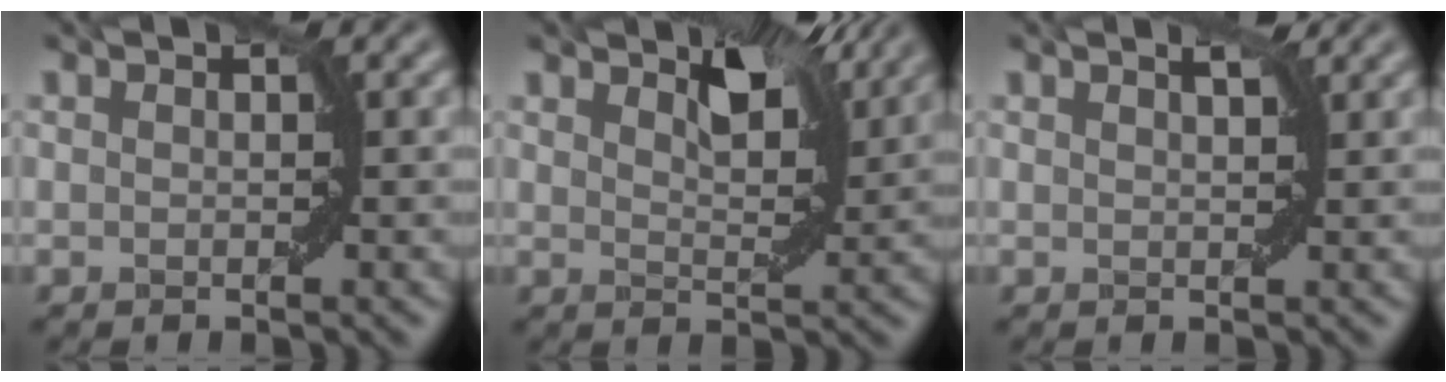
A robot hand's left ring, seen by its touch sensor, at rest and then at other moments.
{"total": 4.4, "force": [3.2, 1.3, 2.7], "torque": [-0.050, 0.001, 0.050]}
{"total": 1.6, "force": [1.3, 0.2, 0.8], "torque": [-0.002, -0.001, 0.012]}